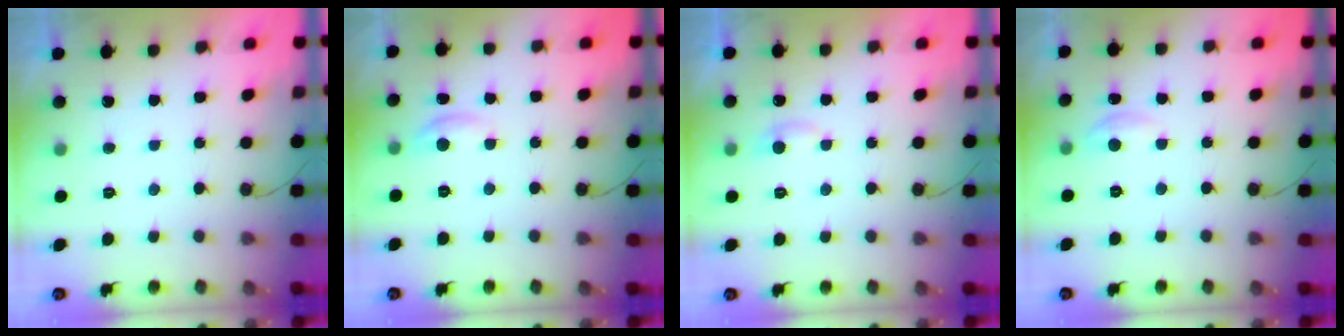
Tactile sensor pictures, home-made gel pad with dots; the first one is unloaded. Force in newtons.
{"total": 3.6, "press": 3.6, "slide": 0.3}
{"total": 4.7, "press": 4.7, "slide": 0.6}
{"total": 2.7, "press": 2.7, "slide": 0.3}